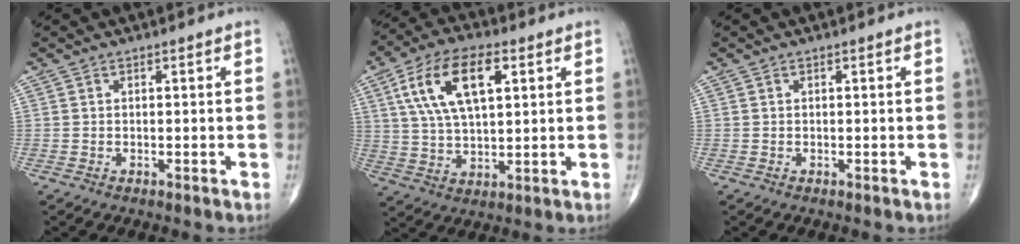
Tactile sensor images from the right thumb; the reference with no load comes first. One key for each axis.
{"total": 14.9, "fx": 5.1, "fy": 7.0, "fz": 12.1, "tx": -0.221, "ty": 0.001, "tz": 0.094}
{"total": 0.0}